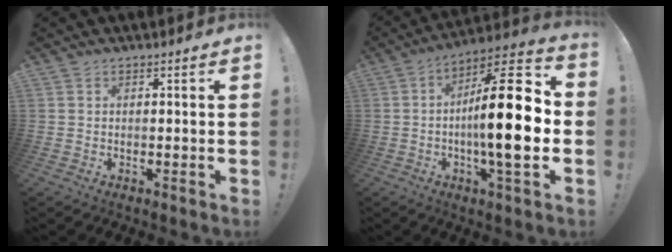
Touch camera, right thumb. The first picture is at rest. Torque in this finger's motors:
{"motor_torque": [1.73, 3.28, 0.81, -0.36, 0.20]}